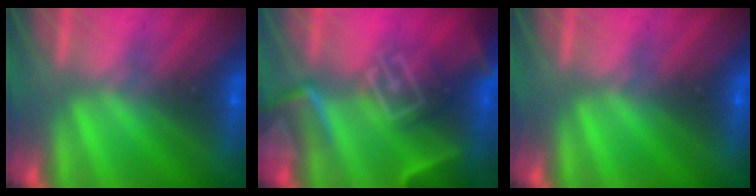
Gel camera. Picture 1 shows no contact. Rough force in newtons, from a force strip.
{"total": 7.3}
{"total": 0.0}